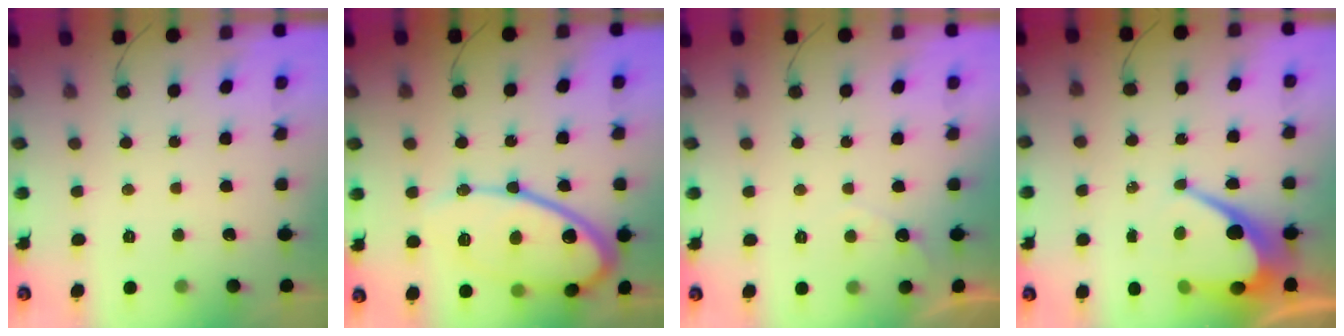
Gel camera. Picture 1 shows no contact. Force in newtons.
{"total": 16.8, "press": 16.7, "slide": 1.2}
{"total": 2.6, "press": 2.6, "slide": 0.1}
{"total": 11.5, "press": 11.4, "slide": 0.9}